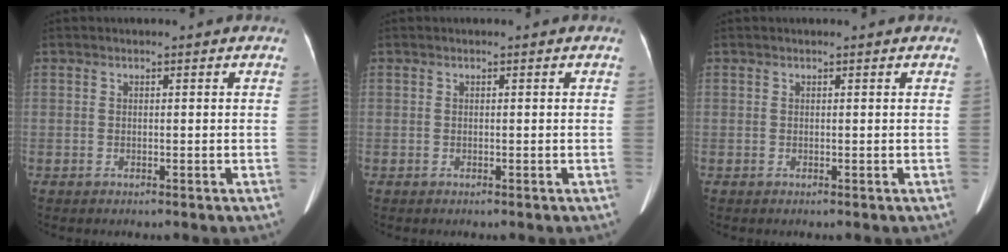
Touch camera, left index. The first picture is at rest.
{"total": 0.0}
{"total": 1.3, "force": [1.2, 0.1, 0.5], "torque": [-0.009, 0.012, 0.015]}